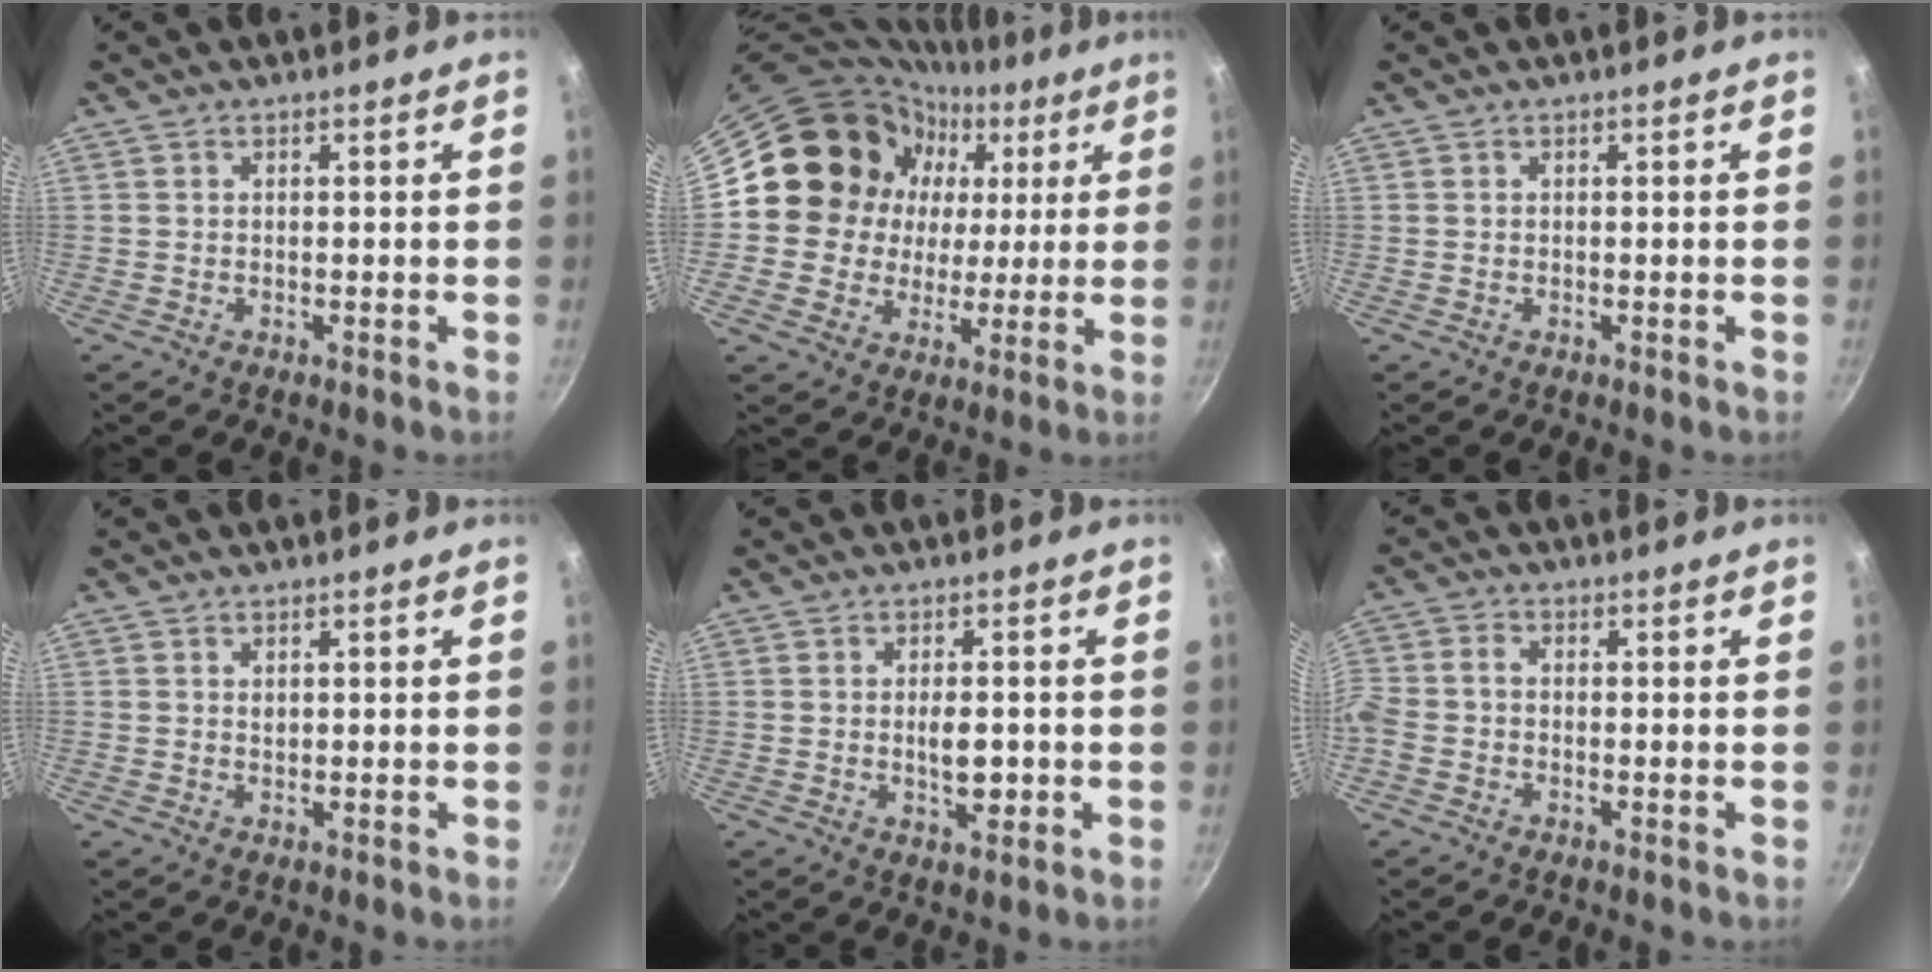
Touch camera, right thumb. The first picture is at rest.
{"total": 16.4, "force": [4.4, 14.9, 5.3], "torque": [-0.057, 0.007, 0.072]}
{"total": 0.0}
{"total": 0.7, "force": [0.3, 0.5, 0.4], "torque": [-0.004, 0.000, 0.005]}
{"total": 4.7, "force": [-0.5, 2.2, 4.1], "torque": [-0.052, -0.001, -0.007]}
{"total": 5.6, "force": [-2.6, 3.9, 3.1], "torque": [-0.080, 0.016, -0.071]}